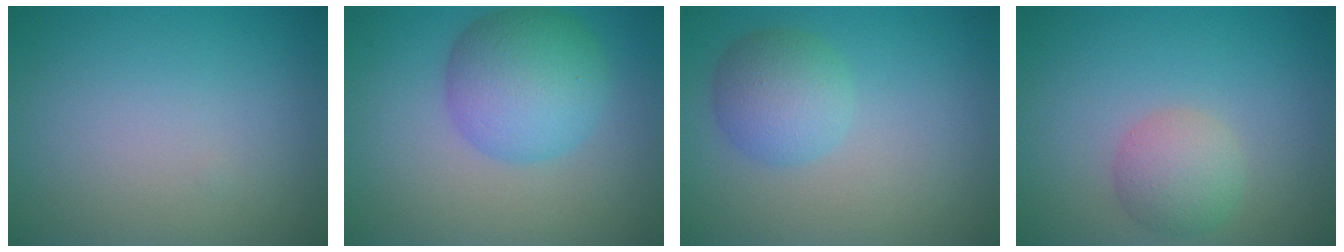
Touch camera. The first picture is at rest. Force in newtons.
{"total": 6.3, "press": 6.3, "slide": 0.1}
{"total": 3.6, "press": 3.6, "slide": 0.1}
{"total": 3.0, "press": 3.0, "slide": 0.2}